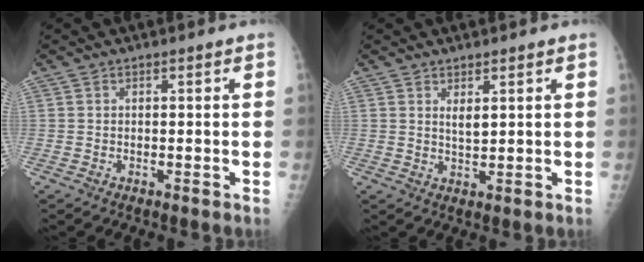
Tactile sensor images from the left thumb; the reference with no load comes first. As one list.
[{"total": 2.3, "force": [1.2, 0.8, 1.8], "torque": [-0.030, -0.013, 0.023]}]